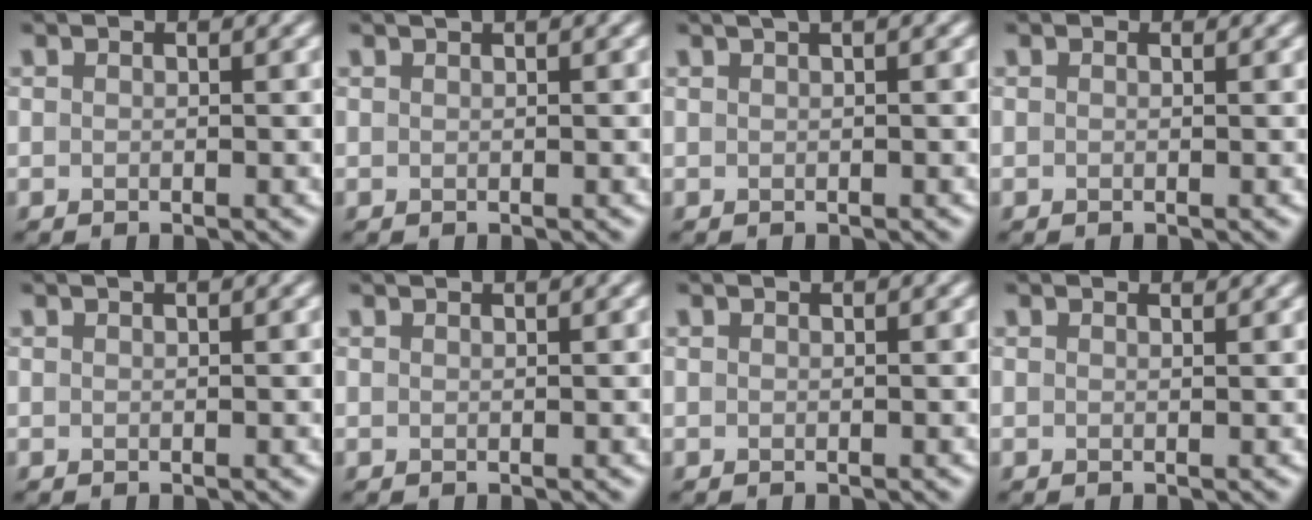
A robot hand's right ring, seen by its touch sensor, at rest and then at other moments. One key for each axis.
{"total": 0.9, "fx": 0.6, "fy": 0.2, "fz": 0.6, "tx": -0.005, "ty": 0.002, "tz": 0.006}
{"total": 2.1, "fx": 1.3, "fy": 0.7, "fz": 1.6, "tx": -0.018, "ty": 0.003, "tz": 0.013}
{"total": 0.0}
{"total": 0.8, "fx": 0.6, "fy": 0.2, "fz": 0.5, "tx": -0.001, "ty": 0.001, "tz": 0.005}
{"total": 1.3, "fx": 1.1, "fy": 0.4, "fz": 0.7, "tx": -0.002, "ty": 0.000, "tz": 0.001}
{"total": 0.0}
{"total": 1.0, "fx": 1.0, "fy": 0.1, "fz": 0.1, "tx": -0.006, "ty": -0.004, "tz": 0.013}